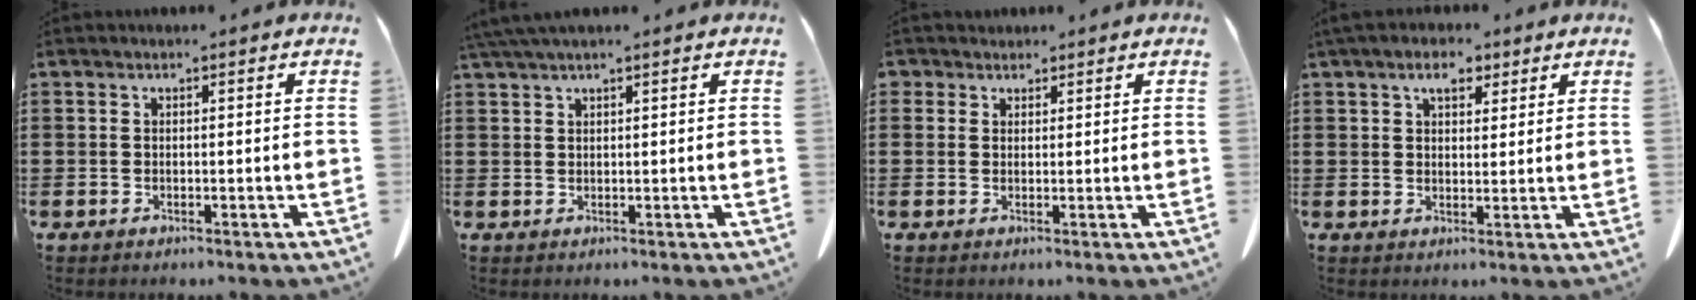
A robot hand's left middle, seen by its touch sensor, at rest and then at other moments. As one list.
[{"total": 2.0, "force": [1.5, 0.0, 1.2], "torque": [-0.027, 0.000, 0.029]}, {"total": 1.7, "force": [1.3, 1.0, 0.2], "torque": [-0.010, 0.004, 0.027]}, {"total": 4.7, "force": [3.1, 2.5, 2.7], "torque": [-0.049, 0.004, 0.050]}]